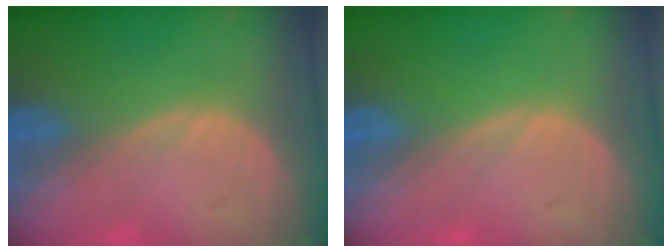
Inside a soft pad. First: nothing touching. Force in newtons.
{"total": 0.0}